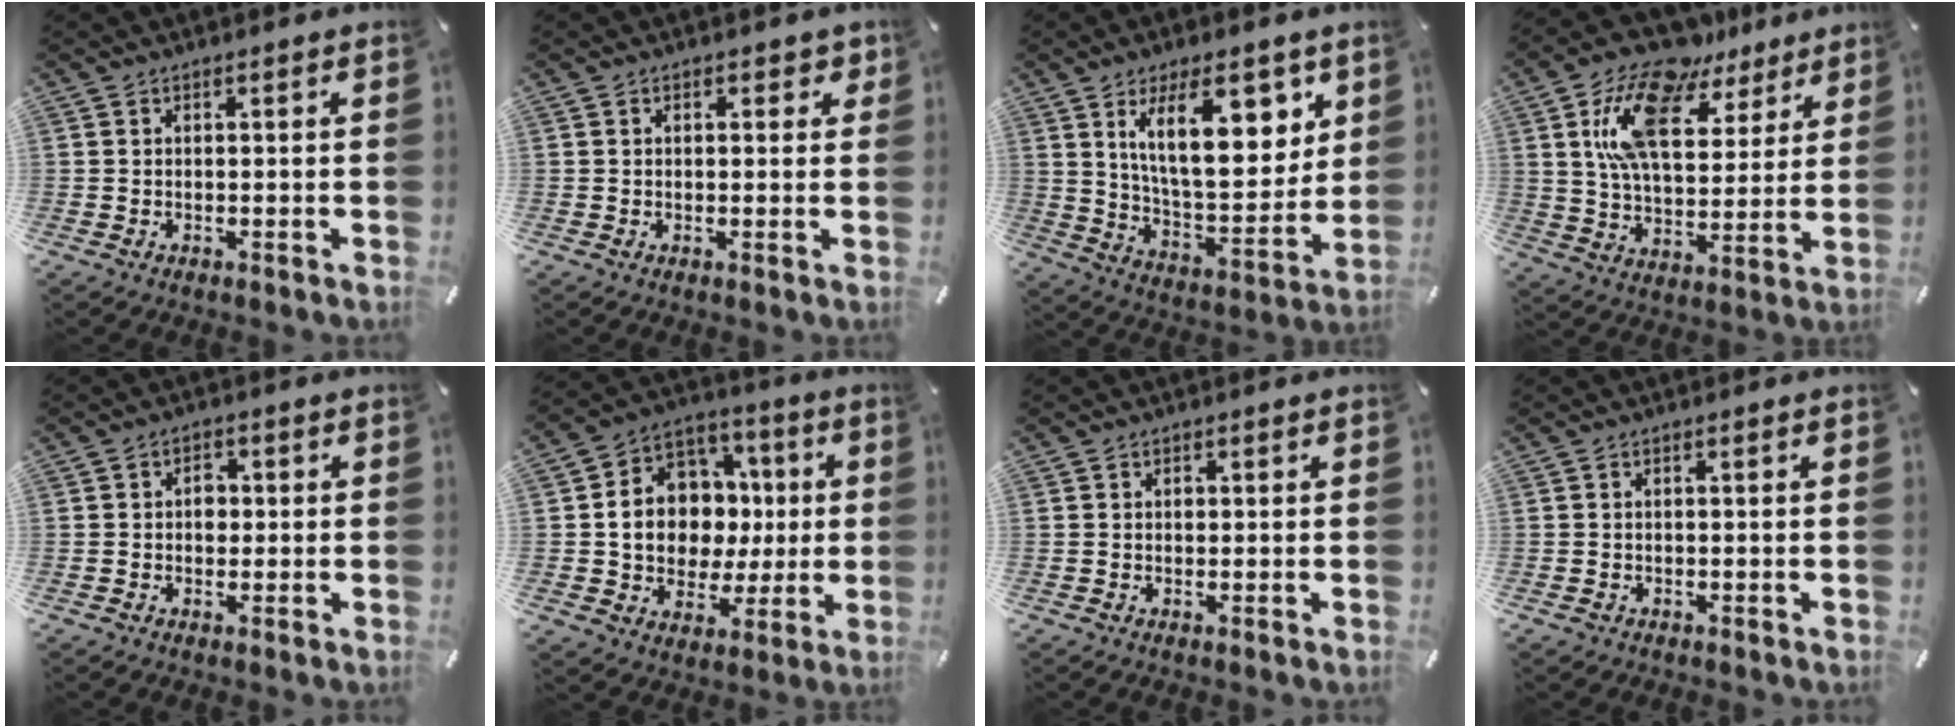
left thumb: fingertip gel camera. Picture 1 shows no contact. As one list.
[{"total": 1.9, "force": [0.5, 1.2, 1.4], "torque": [-0.012, 0.001, 0.004]}, {"total": 20.3, "force": [9.5, 9.3, 15.3], "torque": [-0.238, -0.034, 0.152]}, {"total": 17.6, "force": [10.4, 9.4, 10.6], "torque": [-0.196, -0.037, 0.187]}, {"total": 3.6, "force": [-0.1, 2.8, 2.3], "torque": [-0.020, -0.001, -0.010]}, {"total": 13.8, "force": [-0.2, 12.3, 6.2], "torque": [-0.109, -0.003, 0.010]}, {"total": 1.1, "force": [0.0, 0.8, 0.6], "torque": [-0.005, 0.000, -0.002]}, {"total": 0.9, "force": [-0.4, 0.6, 0.5], "torque": [-0.009, 0.002, -0.009]}]